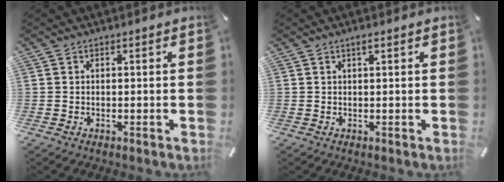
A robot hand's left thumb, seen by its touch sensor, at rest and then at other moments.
{"total": 1.0, "force": [0.5, 0.1, 0.9], "torque": [-0.017, 0.001, 0.008]}